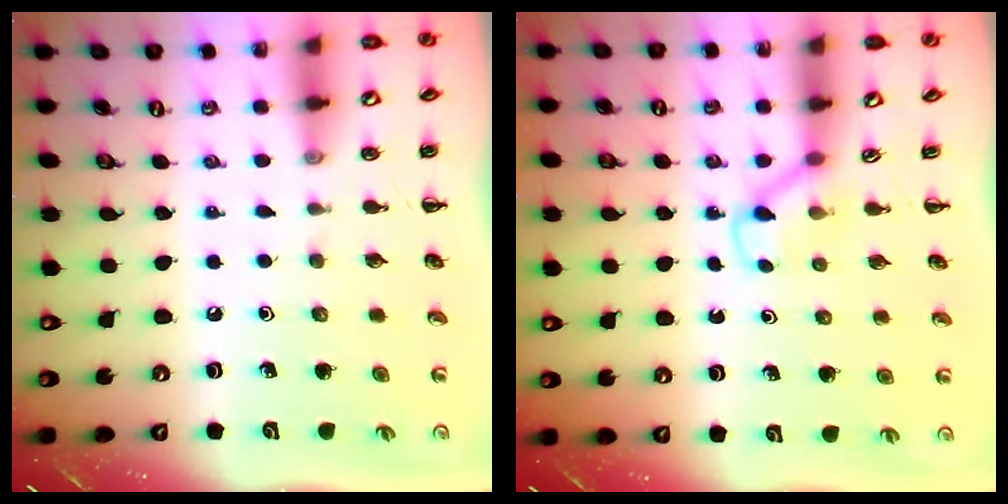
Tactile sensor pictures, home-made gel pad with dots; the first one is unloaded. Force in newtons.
{"total": 2.9, "press": 2.7, "slide": 1.2}